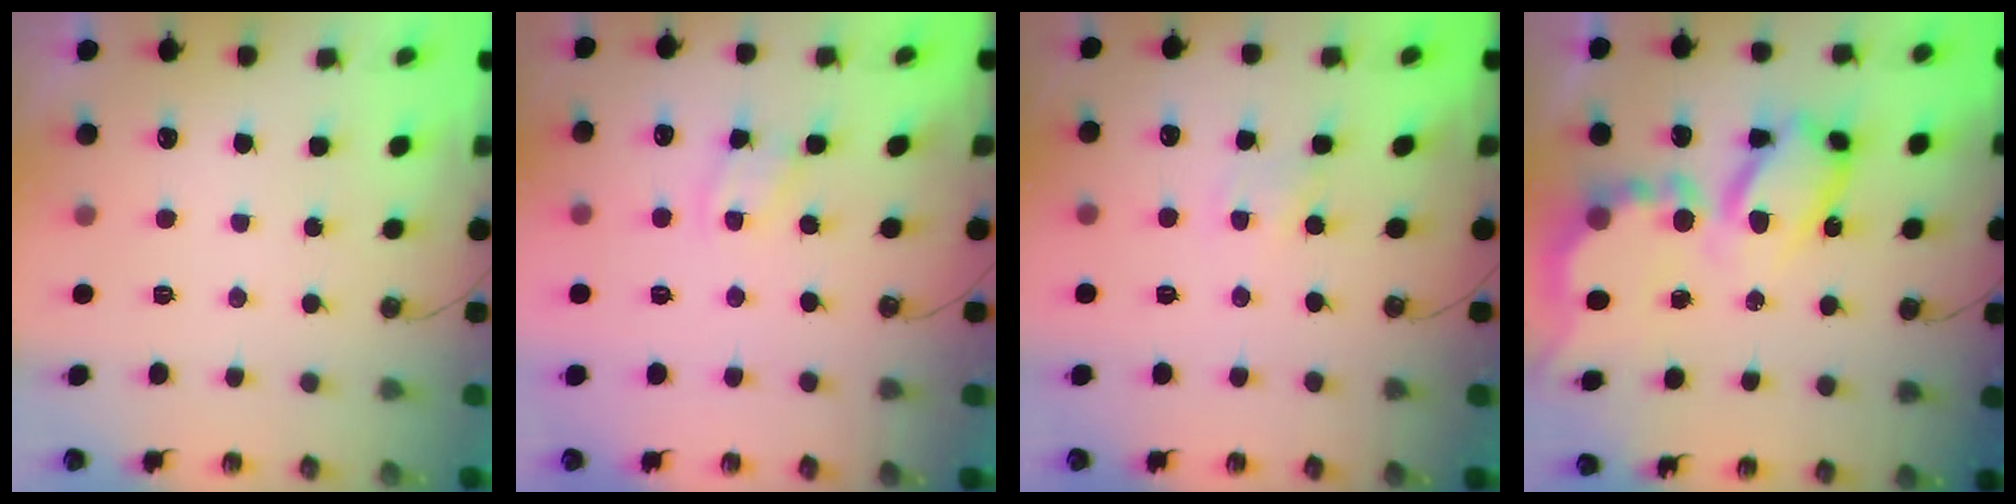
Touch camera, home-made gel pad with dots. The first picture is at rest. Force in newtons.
{"total": 1.9, "press": 1.8, "slide": 0.3}
{"total": 1.8, "press": 1.7, "slide": 0.3}
{"total": 17.2, "press": 17.1, "slide": 1.7}